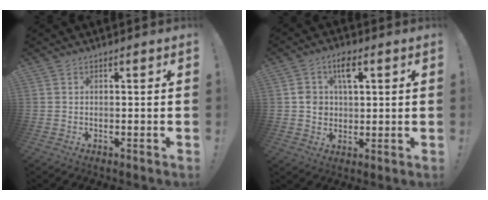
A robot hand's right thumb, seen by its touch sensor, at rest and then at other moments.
{"total": 7.7, "force": [2.5, 5.5, 4.7], "torque": [-0.069, -0.001, 0.043]}